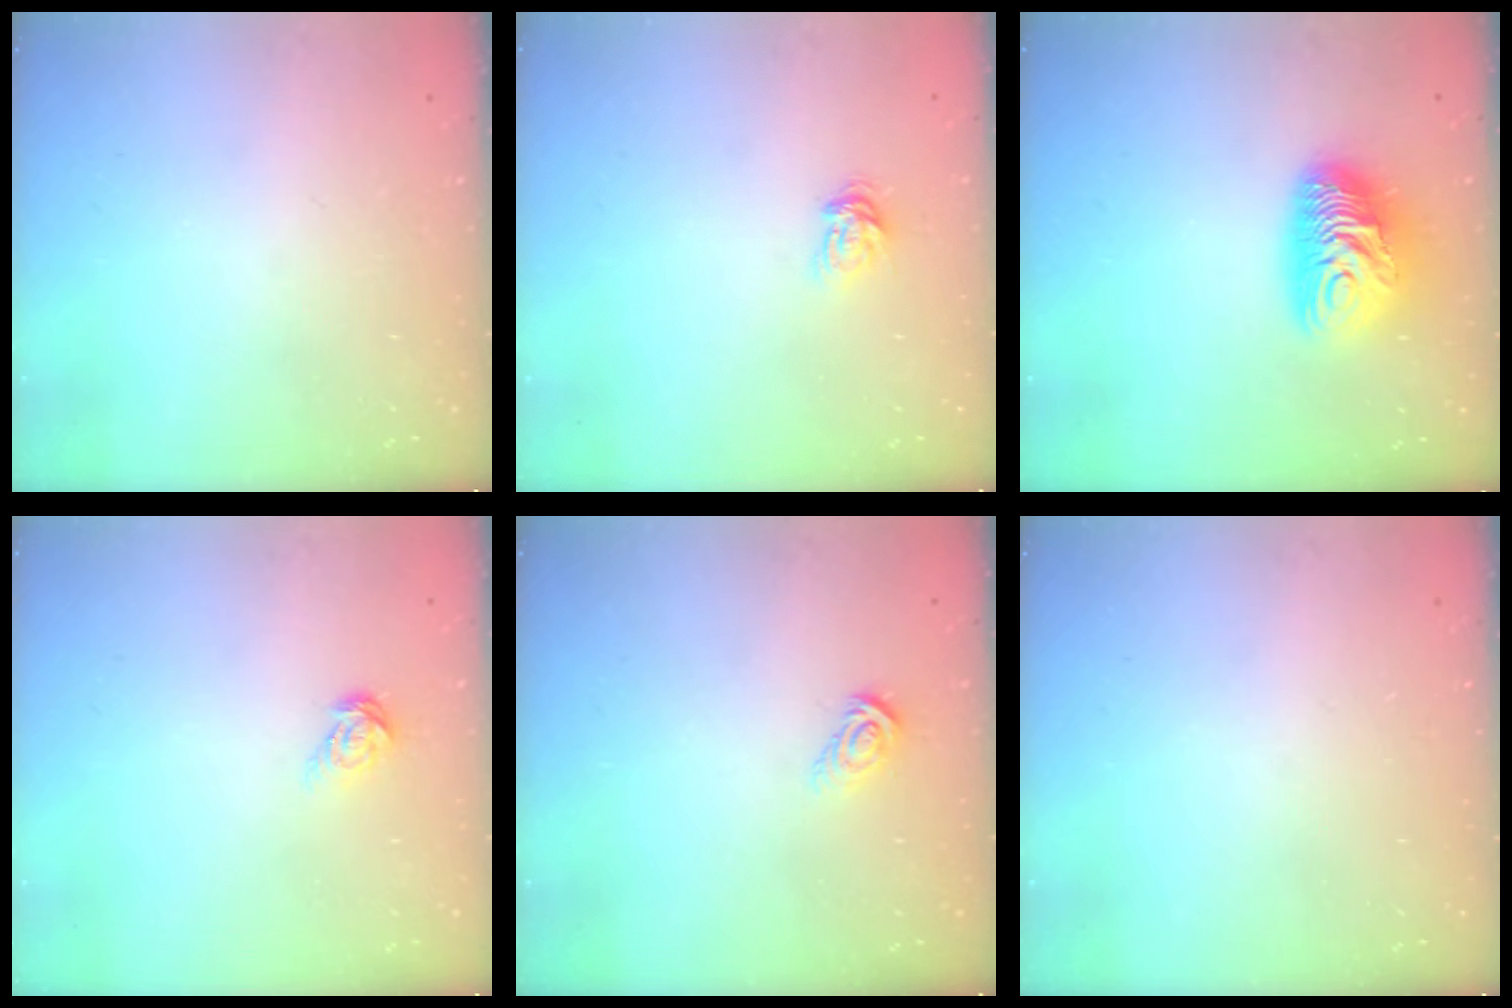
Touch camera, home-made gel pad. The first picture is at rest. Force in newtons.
{"total": 4.8, "press": 4.8, "slide": 0.7}
{"total": 12.4, "press": 12.3, "slide": 0.9}
{"total": 6.4, "press": 6.4, "slide": 0.5}
{"total": 5.7, "press": 5.7, "slide": 0.1}
{"total": 0.0}